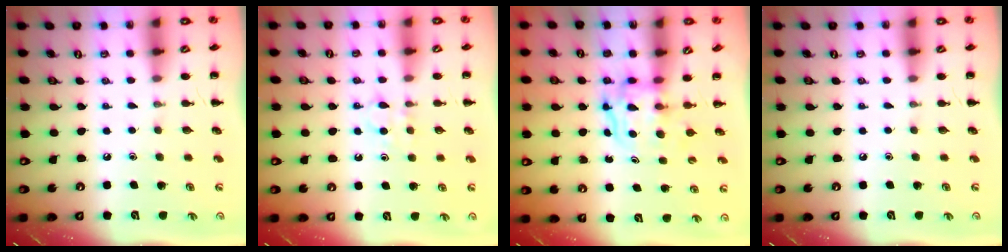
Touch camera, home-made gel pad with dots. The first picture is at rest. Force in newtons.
{"total": 4.9, "press": 4.7, "slide": 1.4}
{"total": 3.5, "press": 3.5, "slide": 0.3}
{"total": 0.0}